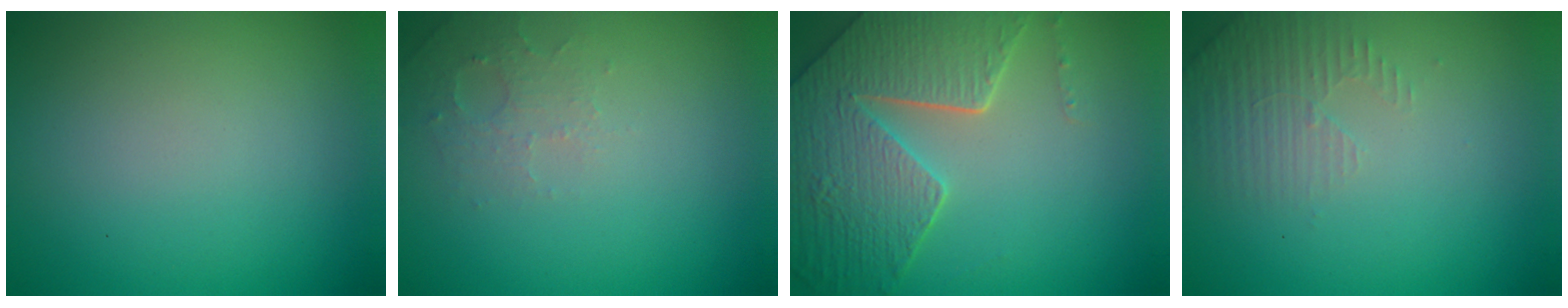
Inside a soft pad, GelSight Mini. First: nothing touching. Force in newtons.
{"total": 1.8, "press": 1.7, "slide": 0.4}
{"total": 8.5, "press": 6.1, "slide": 5.8}
{"total": 2.3, "press": 2.2, "slide": 0.6}